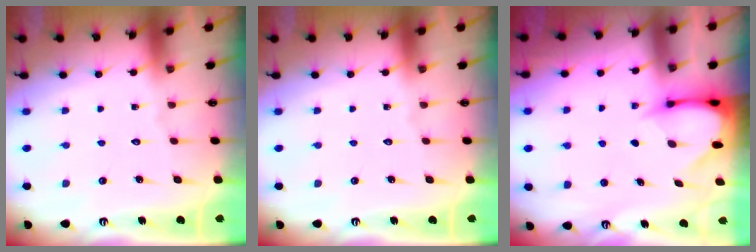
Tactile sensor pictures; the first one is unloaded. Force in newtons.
{"total": 0.0}
{"total": 3.4, "press": 3.4, "slide": 0.3}